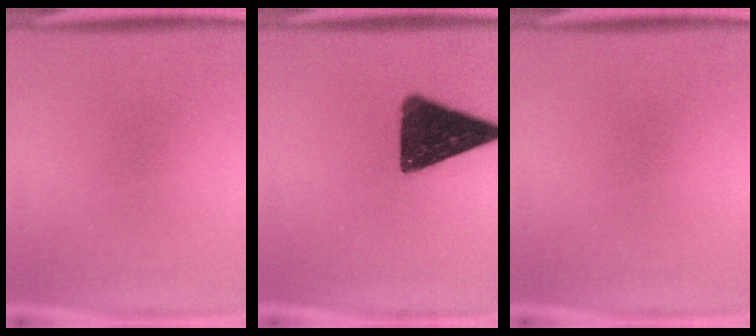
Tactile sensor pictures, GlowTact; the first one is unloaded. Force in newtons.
{"total": 13.8}
{"total": 0.0}